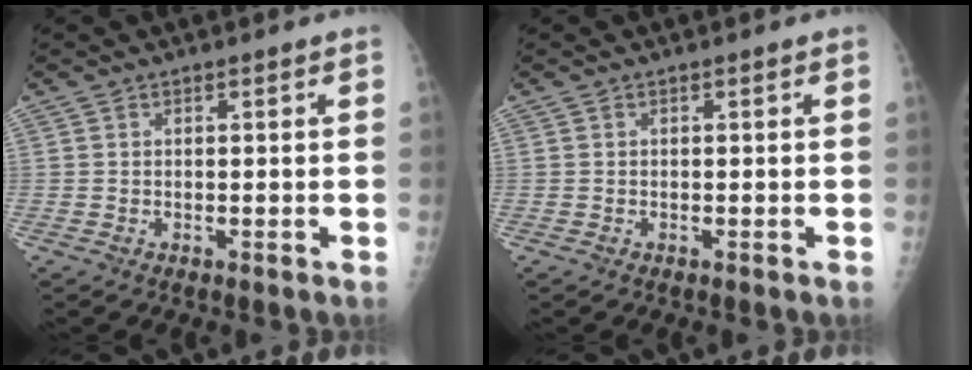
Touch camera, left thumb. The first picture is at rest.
{"total": 0.0}